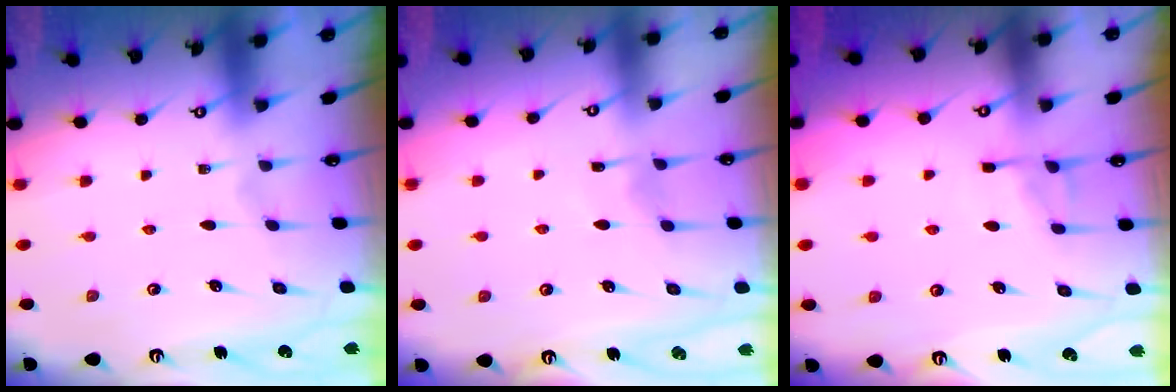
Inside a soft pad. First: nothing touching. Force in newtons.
{"total": 4.7, "press": 4.6, "slide": 0.6}
{"total": 5.9, "press": 5.9, "slide": 0.2}